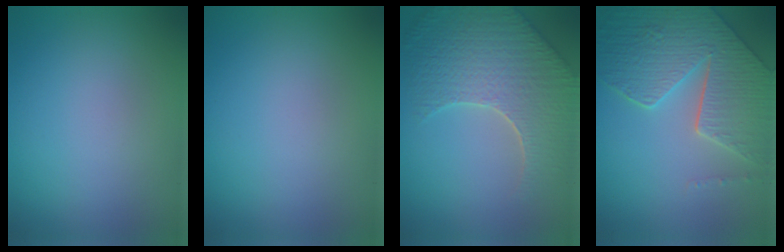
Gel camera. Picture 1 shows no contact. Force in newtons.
{"total": 0.0}
{"total": 8.4, "press": 6.1, "slide": 5.8}
{"total": 8.3, "press": 6.1, "slide": 5.6}